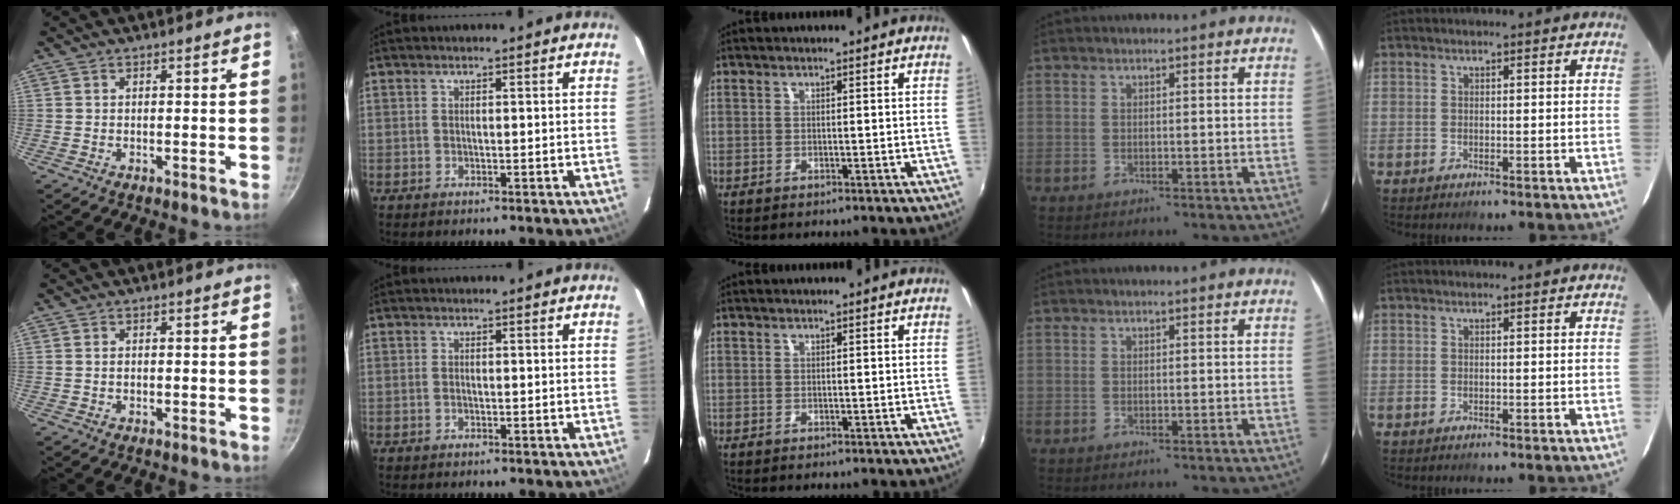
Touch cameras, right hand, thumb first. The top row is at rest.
{"thumb": {"total": 0.9, "force": [0.0, 0.7, 0.6], "torque": [-0.008, 0.003, 0.000]}, "index": {"total": 0.9, "force": [-0.4, 0.5, 0.6], "torque": [-0.014, 0.001, -0.008]}}